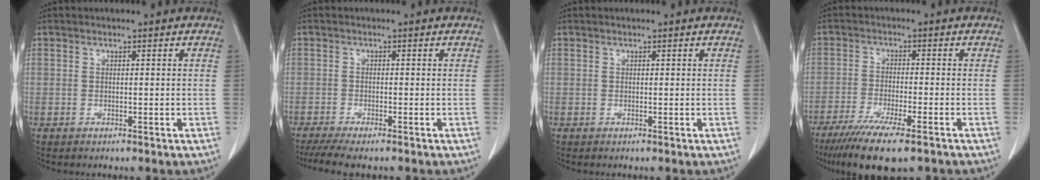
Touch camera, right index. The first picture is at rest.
{"total": 6.5, "force": [-5.3, 0.6, 3.7], "torque": [-0.054, -0.013, -0.085]}
{"total": 0.0}
{"total": 11.4, "force": [-8.1, 1.4, 7.8], "torque": [-0.124, -0.024, -0.127]}